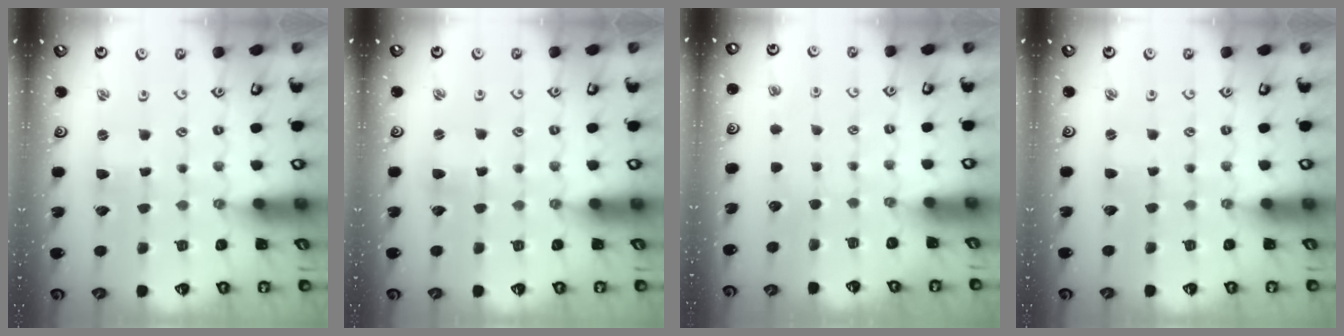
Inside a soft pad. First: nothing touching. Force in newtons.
{"total": 1.5, "press": 1.4, "slide": 0.2}
{"total": 0.0}
{"total": 0.7, "press": 0.7, "slide": 0.1}